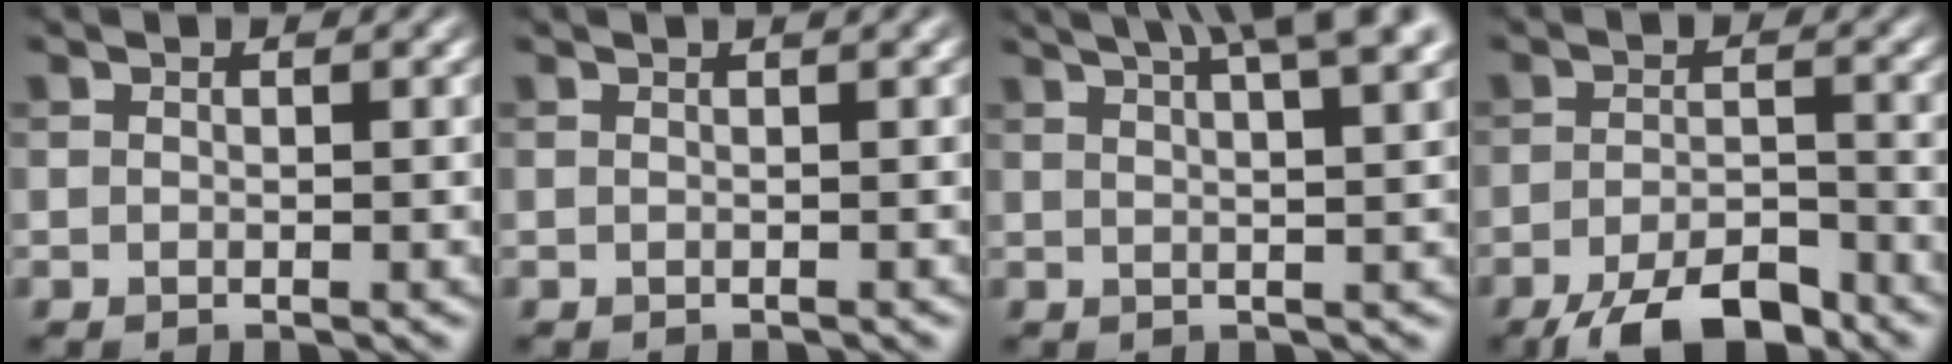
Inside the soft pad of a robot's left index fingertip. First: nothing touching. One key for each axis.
{"total": 1.6, "fx": 0.5, "fy": 0.5, "fz": 1.4, "tx": -0.013, "ty": 0.005, "tz": -0.003}
{"total": 10.5, "fx": 6.5, "fy": 3.4, "fz": 7.5, "tx": -0.064, "ty": 0.050, "tz": 0.055}
{"total": 6.5, "fx": -4.8, "fy": 1.9, "fz": 3.9, "tx": -0.062, "ty": -0.003, "tz": -0.084}